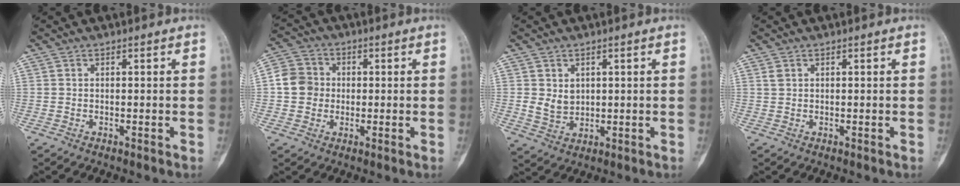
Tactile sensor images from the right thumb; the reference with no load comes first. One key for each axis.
{"total": 6.7, "fx": -0.1, "fy": 6.2, "fz": 2.5, "tx": -0.024, "ty": 0.013, "tz": -0.012}
{"total": 4.1, "fx": 0.9, "fy": 3.3, "fz": 2.2, "tx": -0.024, "ty": -0.011, "tz": 0.027}
{"total": 0.9, "fx": 0.5, "fy": 0.6, "fz": 0.4, "tx": -0.008, "ty": 0.005, "tz": 0.011}